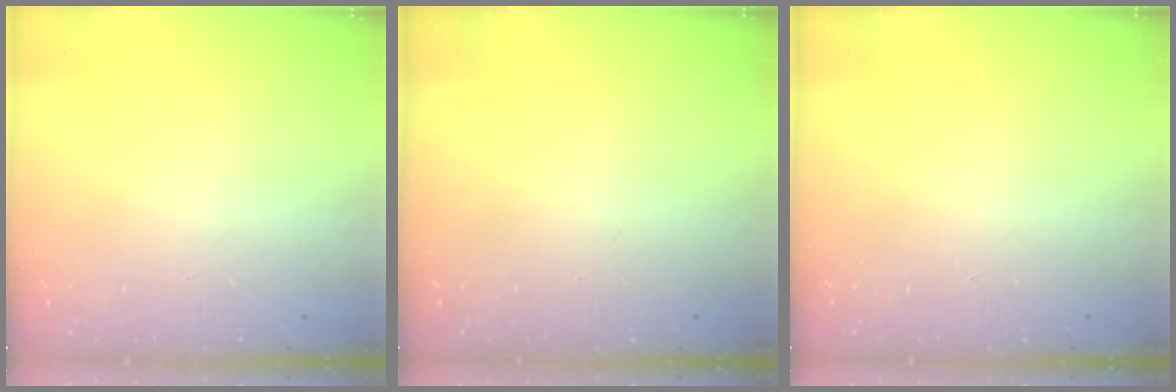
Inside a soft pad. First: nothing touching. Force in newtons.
{"total": 0.0}
{"total": 0.0}